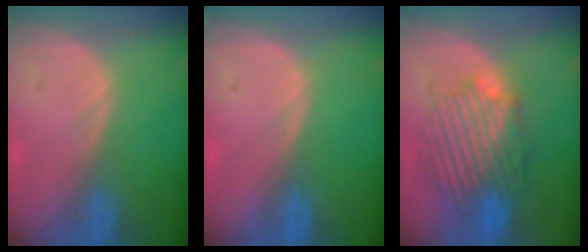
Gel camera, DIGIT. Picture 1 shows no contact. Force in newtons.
{"total": 0.0}
{"total": 8.9, "press": 8.8, "slide": 1.5}